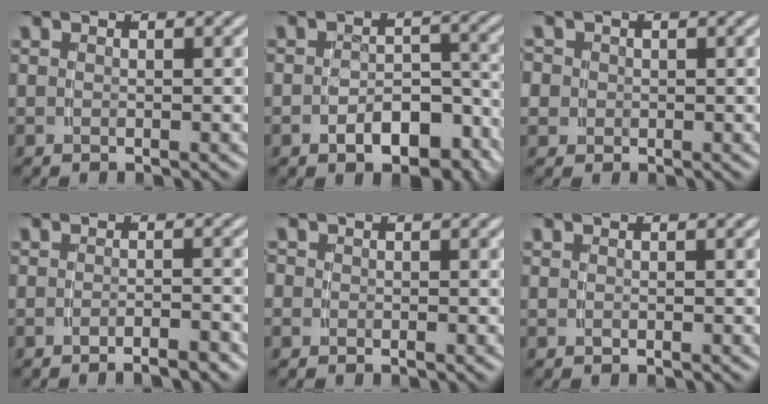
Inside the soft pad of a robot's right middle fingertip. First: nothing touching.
{"total": 5.3, "force": [-3.8, 2.5, 2.7], "torque": [-0.030, -0.009, -0.055]}
{"total": 3.3, "force": [0.0, 3.2, 1.0], "torque": [-0.032, -0.008, -0.003]}
{"total": 2.4, "force": [-2.3, 0.0, 0.8], "torque": [-0.006, 0.008, -0.045]}
{"total": 1.0, "force": [-0.4, 0.9, 0.1], "torque": [-0.004, -0.001, -0.012]}
{"total": 0.0}